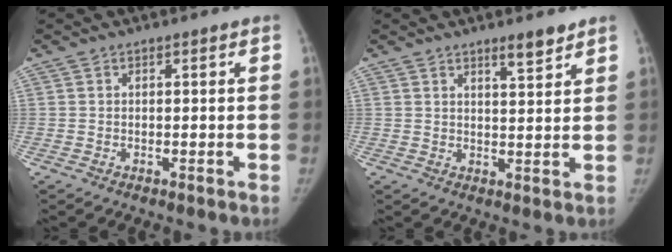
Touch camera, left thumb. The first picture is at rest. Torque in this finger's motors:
{"motor_torque": [0.50, 0.09, 0.03, -0.59, 0.08]}